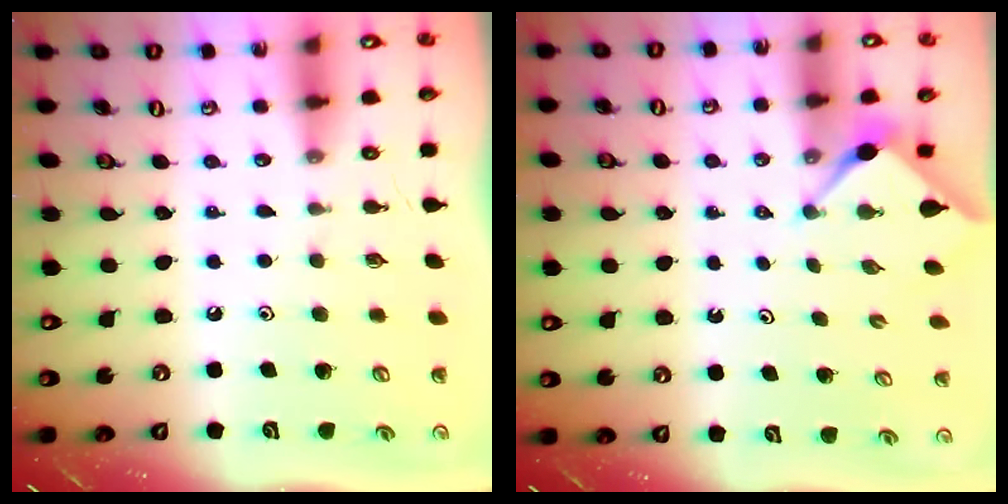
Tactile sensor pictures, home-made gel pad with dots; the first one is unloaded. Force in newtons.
{"total": 2.9, "press": 2.8, "slide": 0.3}